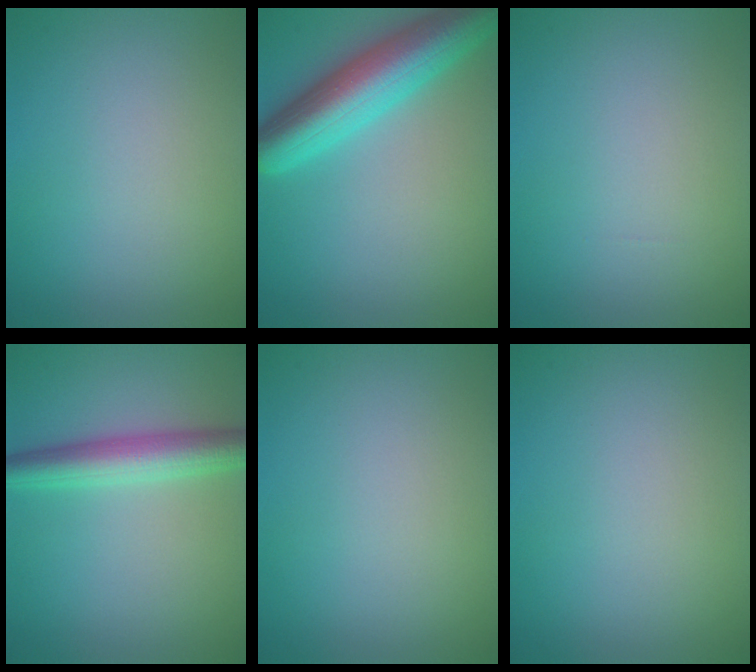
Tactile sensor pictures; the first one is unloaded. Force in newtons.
{"total": 8.5, "press": 8.4, "slide": 0.5}
{"total": 0.0}
{"total": 4.5, "press": 4.5, "slide": 0.1}
{"total": 0.0}
{"total": 0.0}